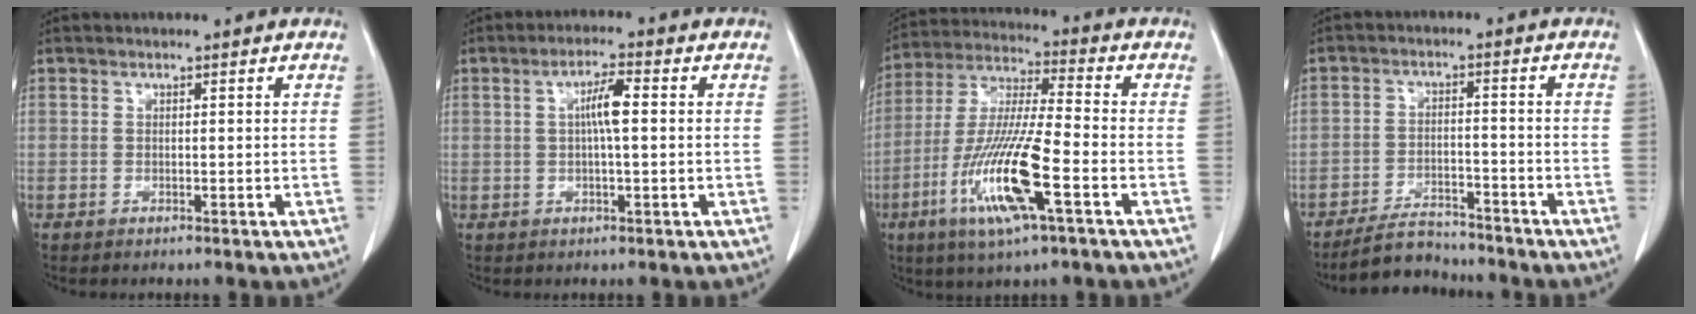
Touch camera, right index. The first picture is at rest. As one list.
[{"total": 5.0, "force": [0.7, 1.0, 4.9], "torque": [-0.095, 0.012, 0.013]}, {"total": 16.2, "force": [-6.1, 1.6, 15.0], "torque": [-0.310, -0.019, -0.112]}, {"total": 7.4, "force": [-6.9, 2.1, 1.7], "torque": [-0.031, -0.005, -0.117]}]